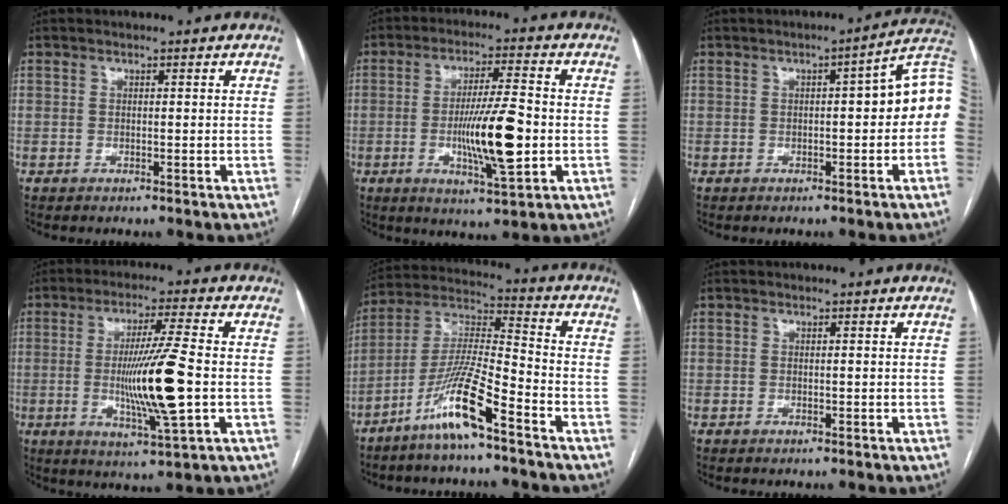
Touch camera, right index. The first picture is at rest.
{"total": 11.7, "force": [-2.0, 1.2, 11.5], "torque": [-0.198, -0.009, -0.035]}
{"total": 8.9, "force": [0.3, 1.7, 8.7], "torque": [-0.107, 0.033, -0.002]}
{"total": 12.7, "force": [-1.4, -0.2, 12.6], "torque": [-0.231, -0.015, -0.027]}
{"total": 12.0, "force": [-7.3, 0.4, 9.4], "torque": [-0.192, -0.011, -0.149]}
{"total": 0.0}